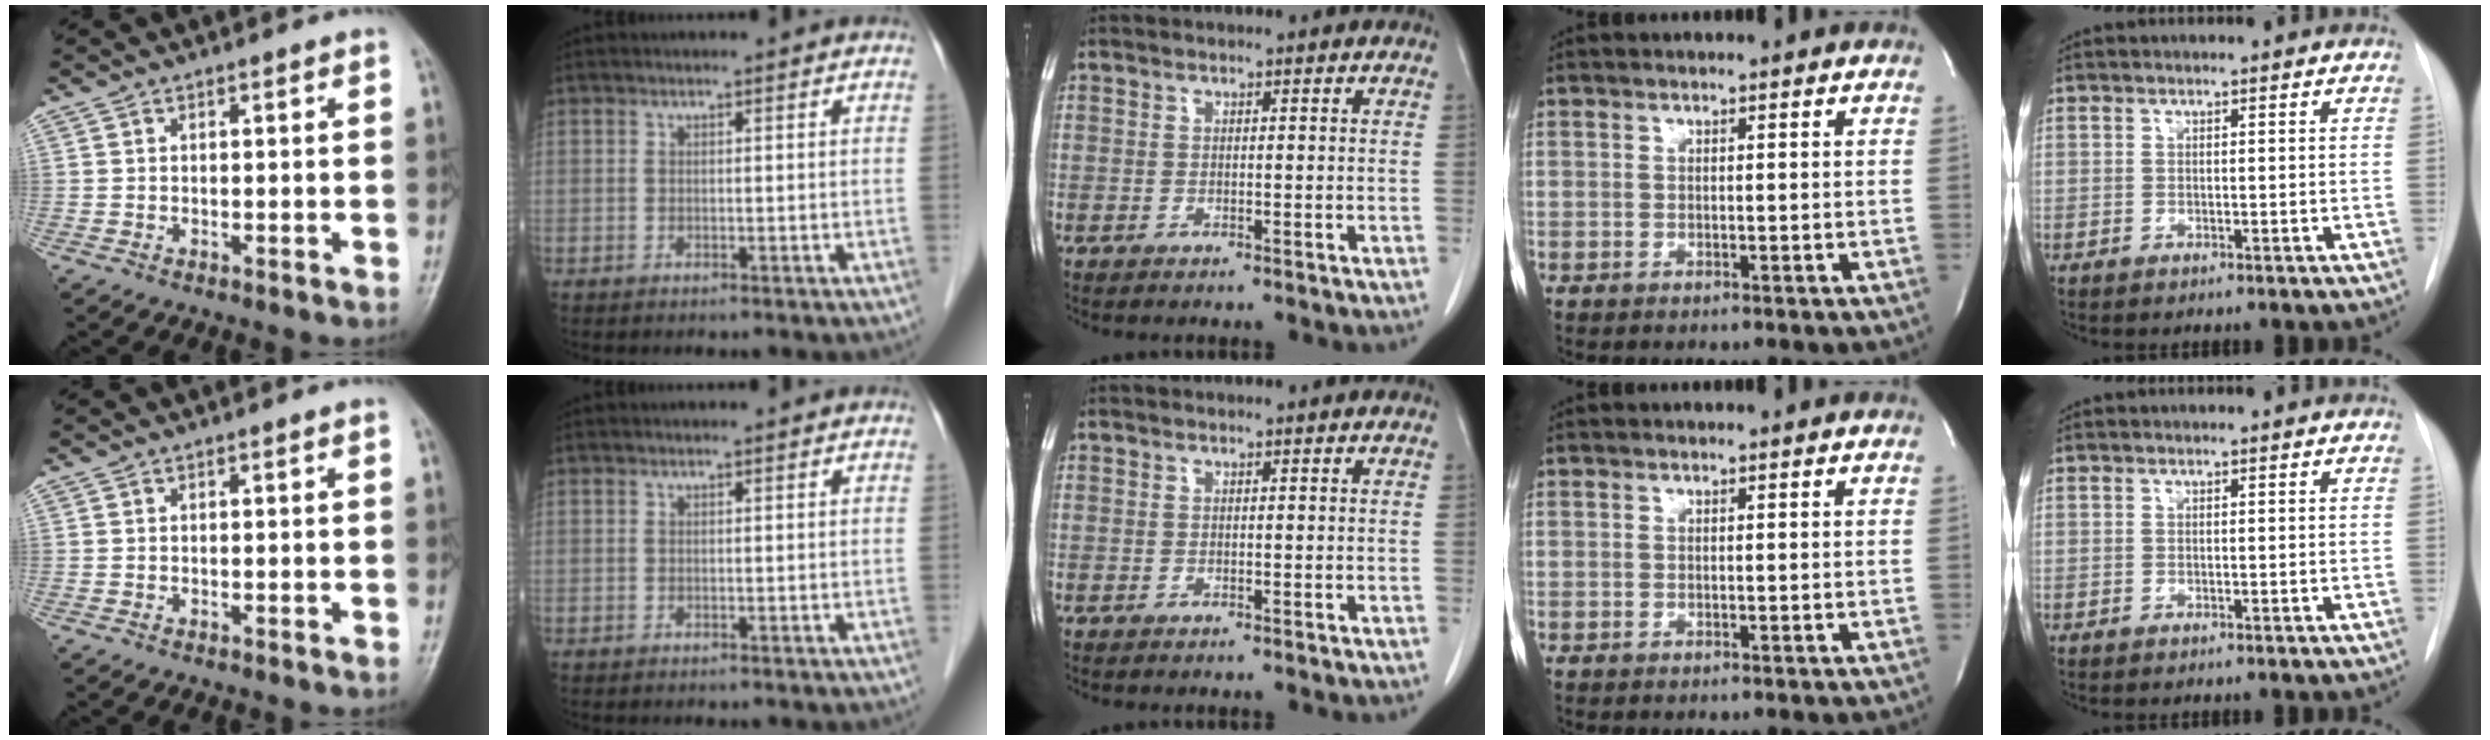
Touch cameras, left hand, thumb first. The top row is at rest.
{}